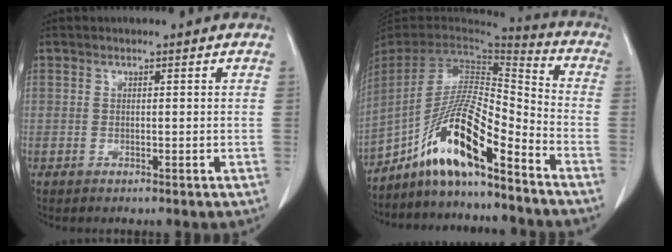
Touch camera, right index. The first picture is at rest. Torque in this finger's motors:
{"motor_torque": [1.52, -0.62, 0.98, 0.21]}